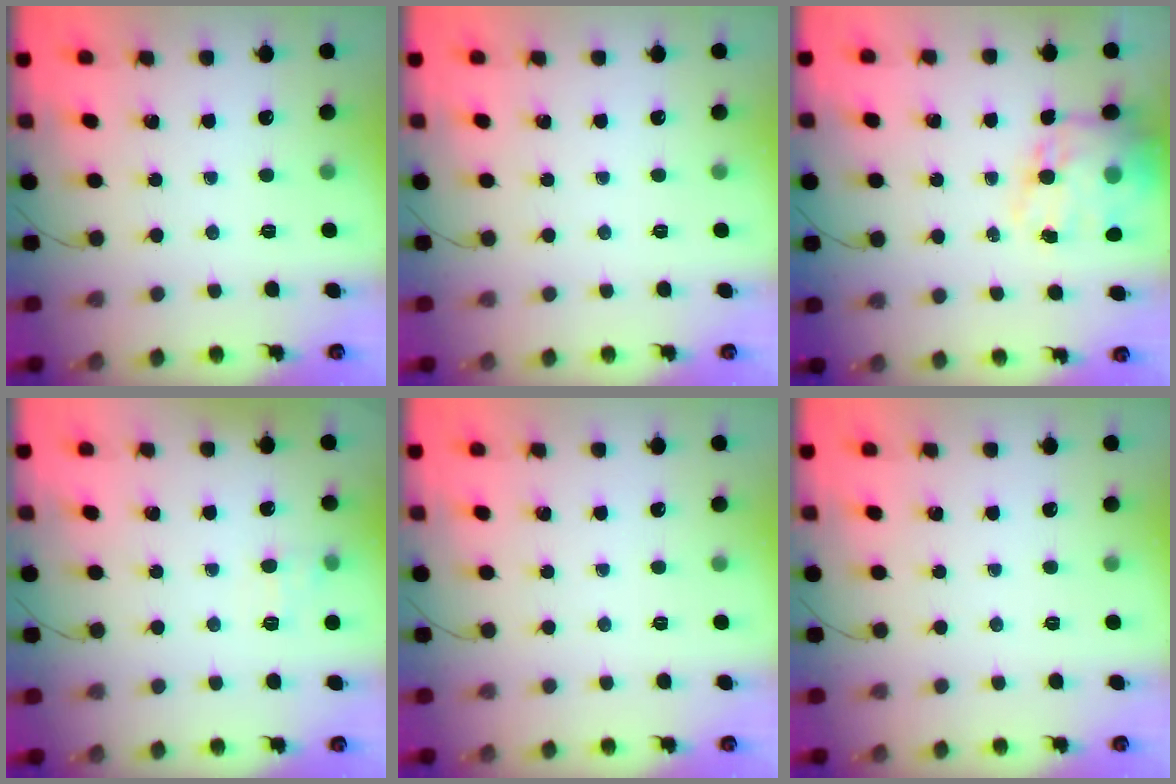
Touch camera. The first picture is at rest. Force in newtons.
{"total": 0.0}
{"total": 17.3, "press": 16.8, "slide": 4.4}
{"total": 6.6, "press": 6.4, "slide": 1.7}
{"total": 0.0}
{"total": 0.0}